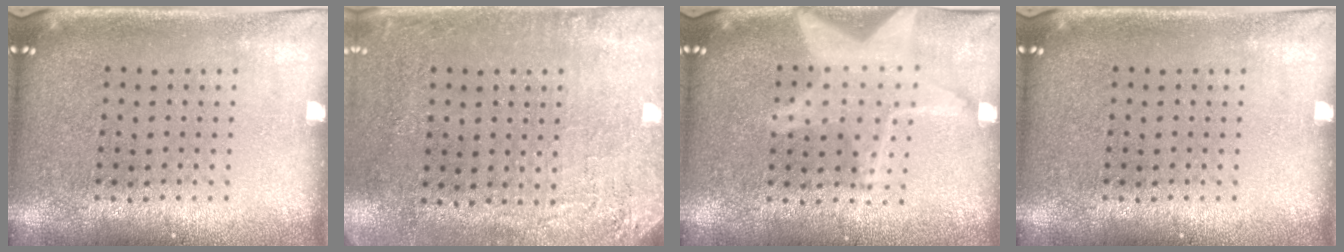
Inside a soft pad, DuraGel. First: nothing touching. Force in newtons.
{"total": 2.7, "press": 2.2, "slide": 1.5}
{"total": 2.6, "press": 2.6, "slide": 0.4}
{"total": 0.0}